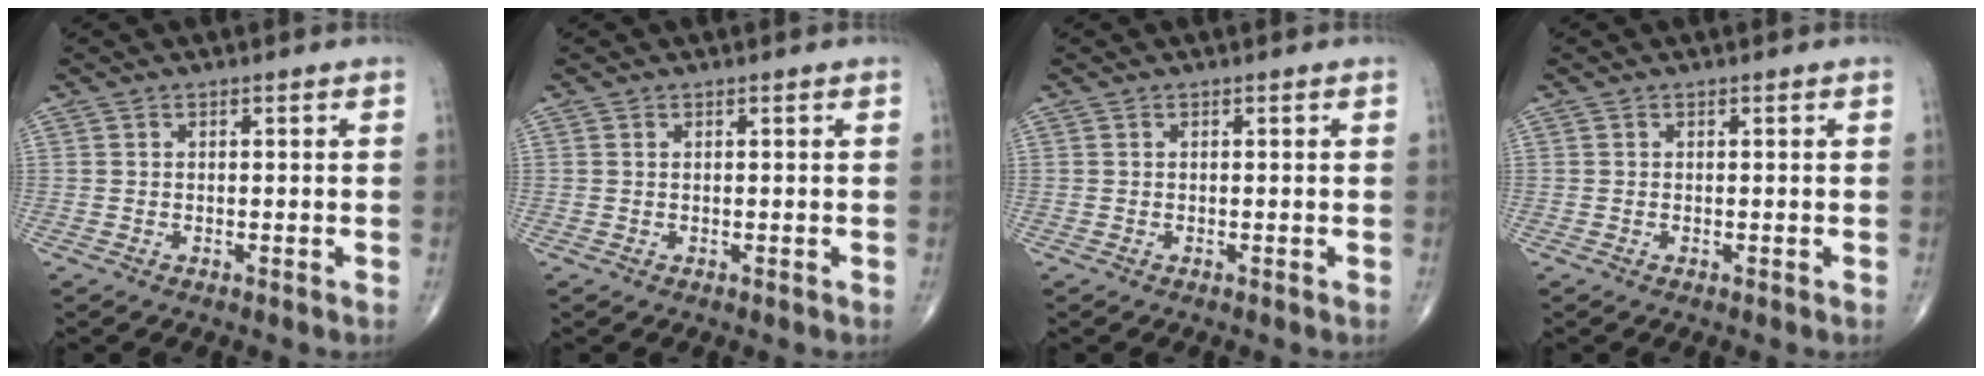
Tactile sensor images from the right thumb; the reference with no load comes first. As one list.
[{"total": 0.0}, {"total": 0.0}, {"total": 0.0}]